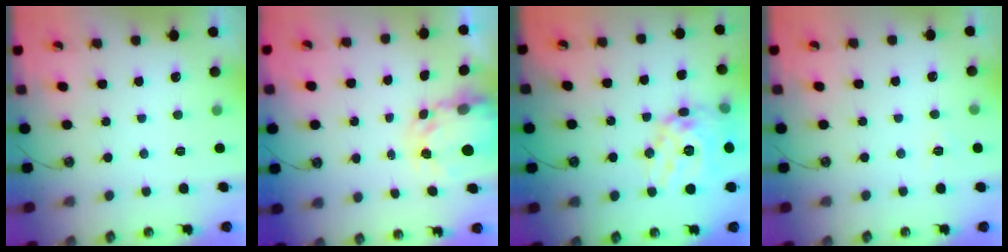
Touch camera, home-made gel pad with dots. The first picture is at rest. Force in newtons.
{"total": 5.9, "press": 5.8, "slide": 0.6}
{"total": 18.3, "press": 18.2, "slide": 1.7}
{"total": 3.5, "press": 3.4, "slide": 0.4}